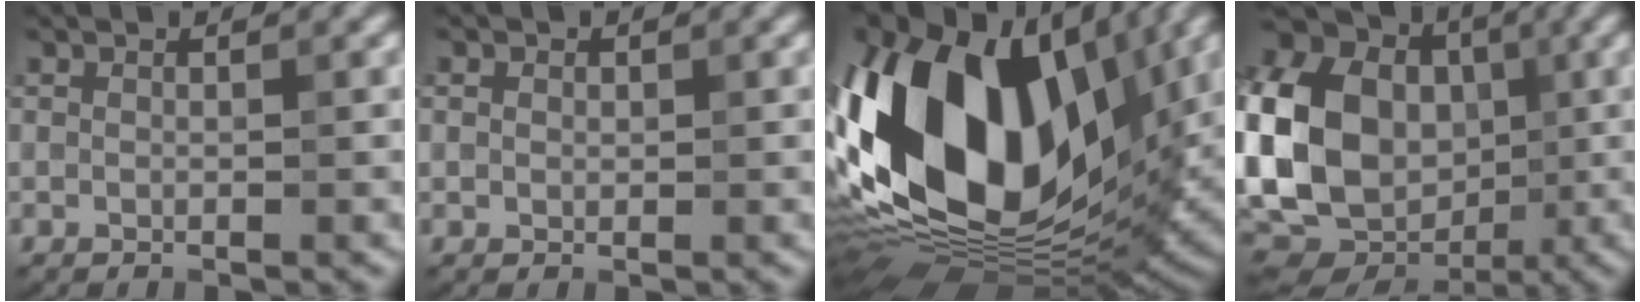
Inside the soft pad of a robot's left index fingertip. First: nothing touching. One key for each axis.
{"total": 0.7, "fx": 0.3, "fy": 0.6, "fz": 0.2, "tx": 0.000, "ty": -0.002, "tz": 0.002}
{"total": 20.0, "fx": 4.0, "fy": 12.2, "fz": 15.3, "tx": -0.323, "ty": 0.002, "tz": 0.062}
{"total": 19.2, "fx": -0.8, "fy": 15.6, "fz": 11.1, "tx": -0.215, "ty": -0.004, "tz": -0.046}